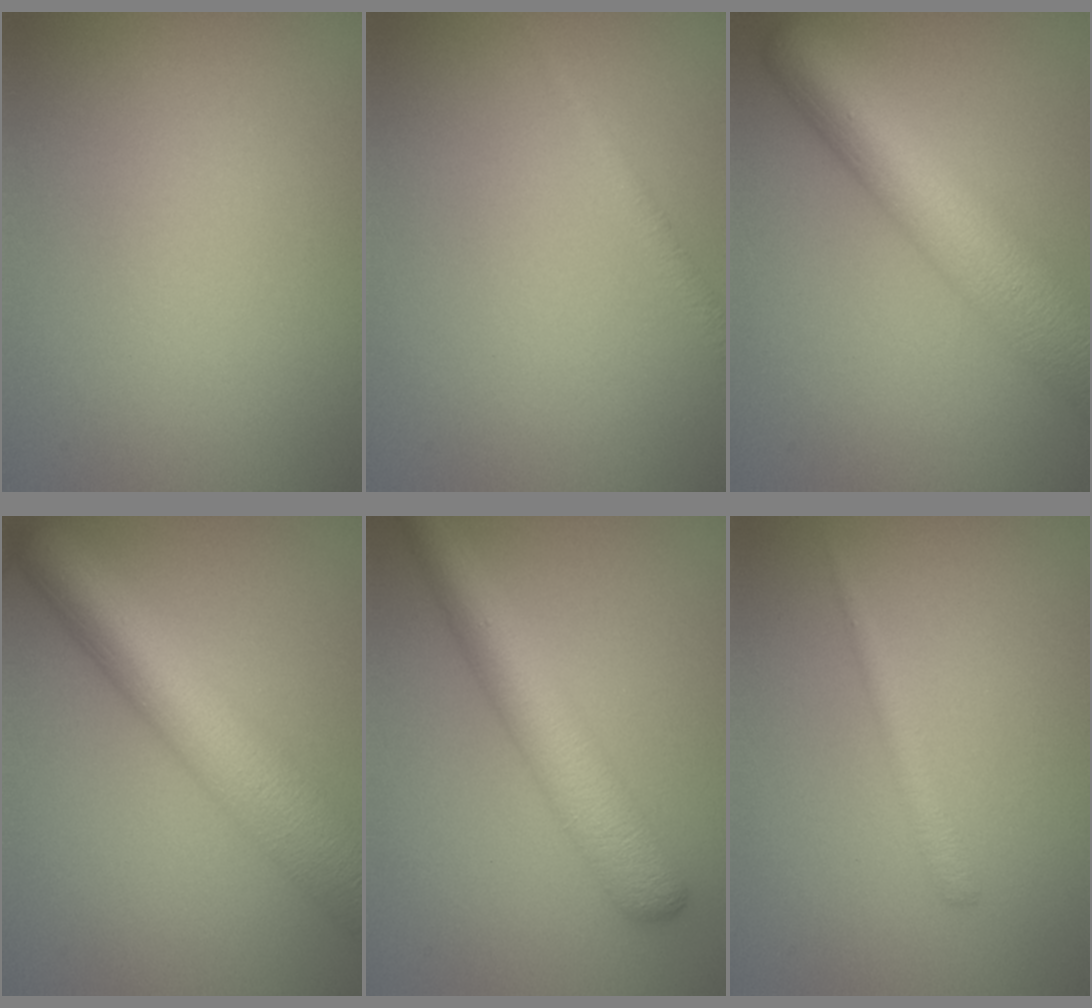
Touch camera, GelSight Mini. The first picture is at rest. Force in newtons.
{"total": 1.2, "press": 1.2, "slide": 0.0}
{"total": 9.5, "press": 9.5, "slide": 0.4}
{"total": 8.6, "press": 8.6, "slide": 0.1}
{"total": 5.6, "press": 5.6, "slide": 0.1}
{"total": 1.4, "press": 1.4, "slide": 0.1}